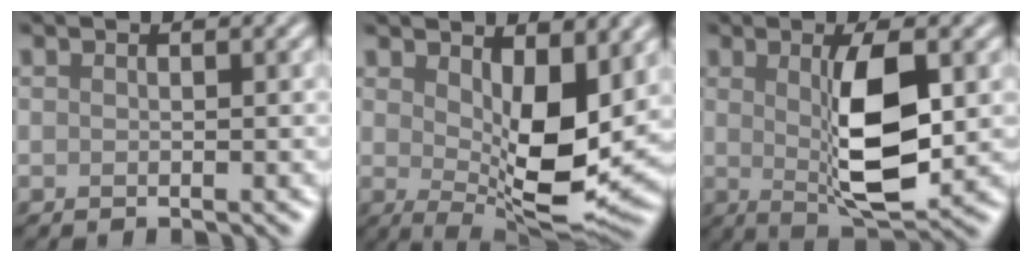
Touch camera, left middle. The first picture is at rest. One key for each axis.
{"total": 8.9, "fx": 1.3, "fy": 3.4, "fz": 8.1, "tx": -0.134, "ty": -0.014, "tz": 0.033}
{"total": 6.6, "fx": 0.1, "fy": 1.8, "fz": 6.4, "tx": -0.113, "ty": -0.007, "tz": 0.012}